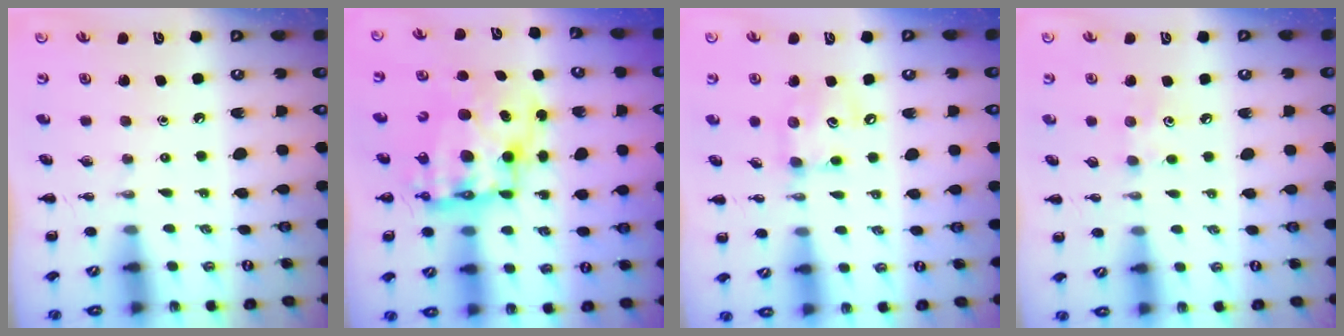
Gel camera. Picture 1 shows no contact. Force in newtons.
{"total": 12.8, "press": 12.4, "slide": 3.2}
{"total": 7.8, "press": 7.8, "slide": 0.6}
{"total": 6.2, "press": 6.1, "slide": 1.3}